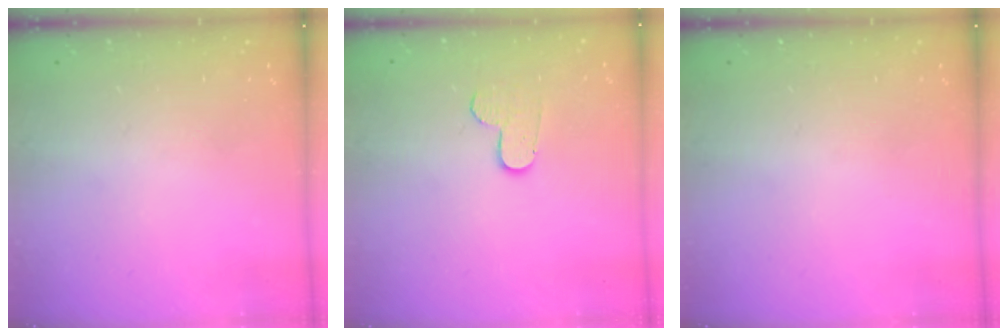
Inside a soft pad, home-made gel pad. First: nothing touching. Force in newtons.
{"total": 6.6, "press": 6.6, "slide": 0.6}
{"total": 0.0}